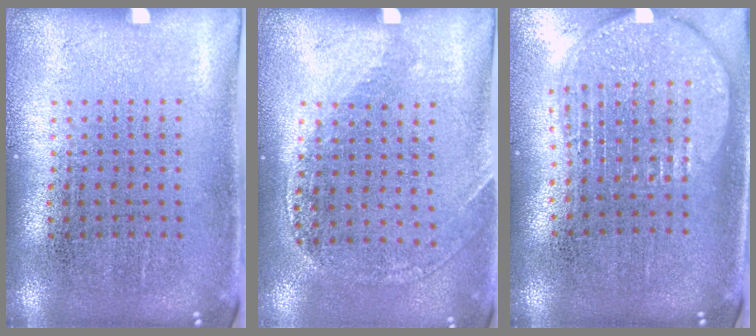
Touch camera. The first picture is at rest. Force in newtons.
{"total": 1.2, "press": 1.1, "slide": 0.5}
{"total": 2.0, "press": 1.7, "slide": 1.1}